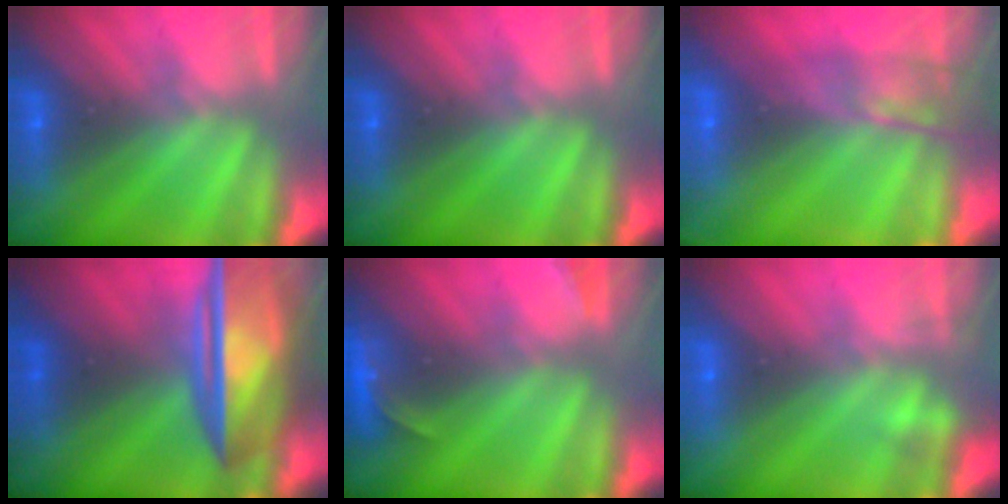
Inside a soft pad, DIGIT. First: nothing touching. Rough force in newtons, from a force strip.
{"total": 0.0}
{"total": 7.3}
{"total": 9.2}
{"total": 2.6}
{"total": 2.2}